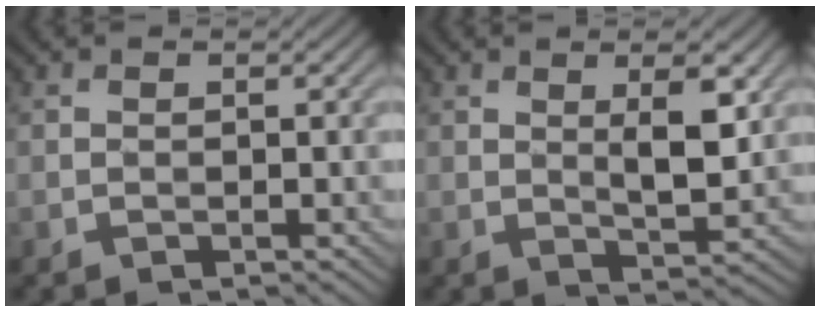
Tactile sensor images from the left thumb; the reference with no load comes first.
{"total": 5.2, "force": [1.6, 1.5, 4.7], "torque": [-0.084, 0.000, 0.033]}